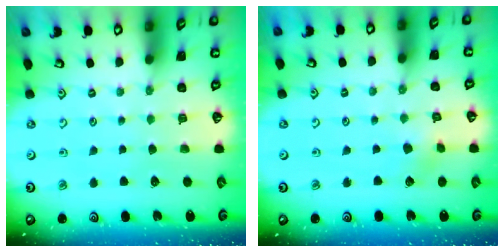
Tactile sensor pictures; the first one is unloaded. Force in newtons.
{"total": 3.3, "press": 3.3, "slide": 0.5}